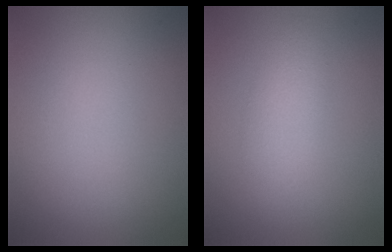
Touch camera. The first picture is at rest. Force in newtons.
{"total": 2.5, "press": 2.5, "slide": 0.1}